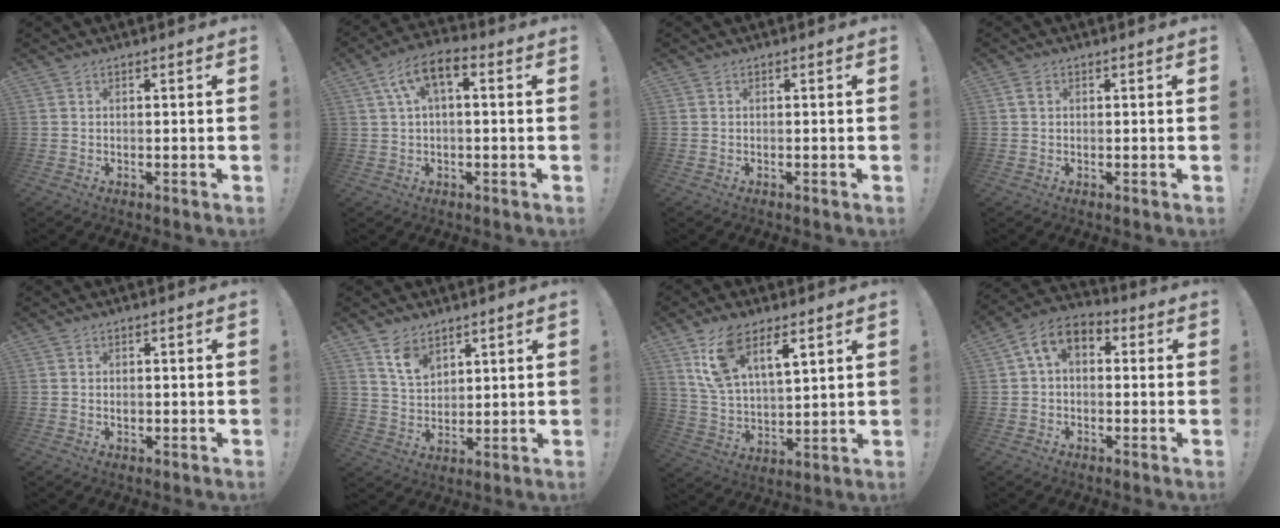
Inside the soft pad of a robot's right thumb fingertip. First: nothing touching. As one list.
[{"total": 8.5, "force": [2.4, 3.7, 7.3], "torque": [-0.139, 0.002, 0.046]}, {"total": 0.0}, {"total": 1.5, "force": [0.4, 1.1, 0.9], "torque": [-0.011, 0.002, 0.006]}, {"total": 0.8, "force": [-0.2, 0.6, 0.5], "torque": [-0.002, -0.001, -0.004]}, {"total": 8.1, "force": [5.5, 4.8, 3.4], "torque": [-0.058, -0.031, 0.105]}, {"total": 13.3, "force": [8.3, 5.9, 8.6], "torque": [-0.157, -0.034, 0.153]}, {"total": 7.9, "force": [1.8, 5.1, 5.7], "torque": [-0.112, 0.007, 0.040]}]